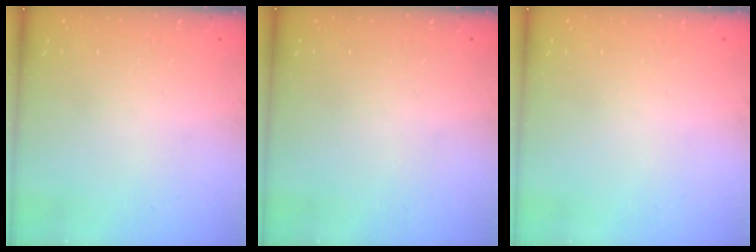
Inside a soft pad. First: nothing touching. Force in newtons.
{"total": 0.0}
{"total": 0.0}